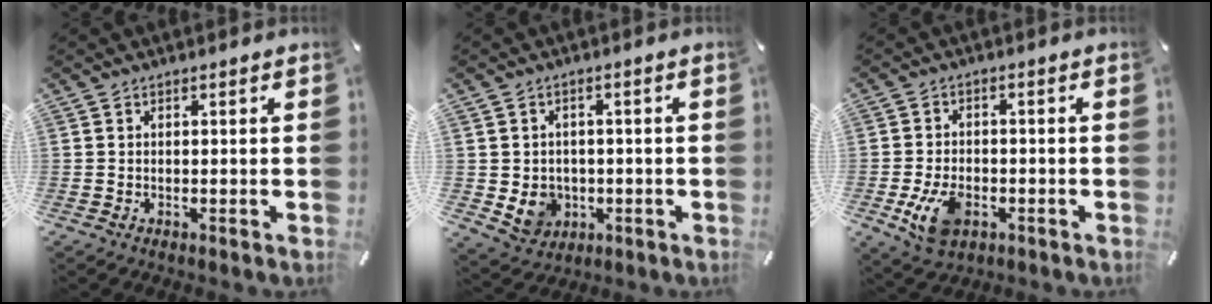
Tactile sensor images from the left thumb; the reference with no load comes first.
{"total": 6.7, "force": [-0.5, 6.4, 2.0], "torque": [-0.033, -0.004, -0.004]}
{"total": 8.5, "force": [-2.9, 5.7, 5.7], "torque": [-0.111, 0.001, -0.053]}